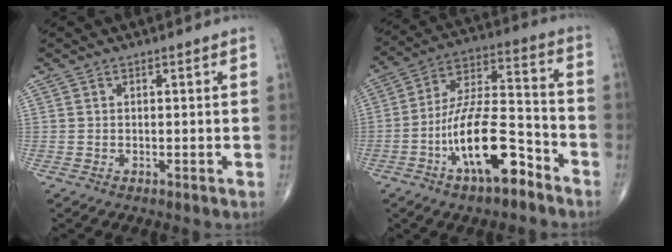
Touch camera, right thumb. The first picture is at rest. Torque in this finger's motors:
{"motor_torque": [2.55, 2.46, 1.37, -1.40, 0.57]}